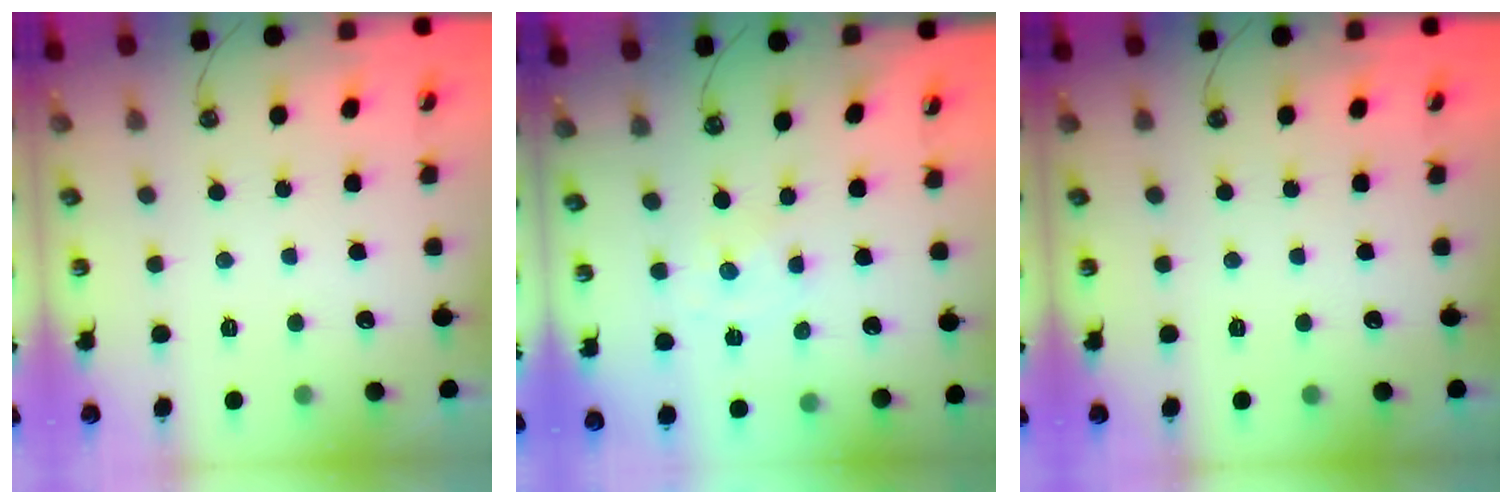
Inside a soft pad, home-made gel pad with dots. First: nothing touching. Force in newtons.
{"total": 0.0}
{"total": 0.0}